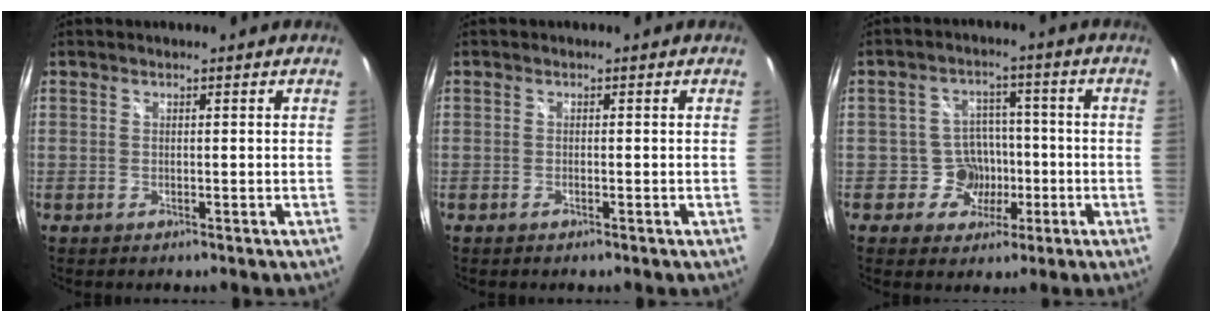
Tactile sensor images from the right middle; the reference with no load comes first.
{"total": 0.5, "force": [-0.4, 0.1, 0.3], "torque": [-0.002, -0.001, -0.009]}
{"total": 6.5, "force": [-2.0, 6.1, 0.8], "torque": [-0.018, 0.024, -0.025]}